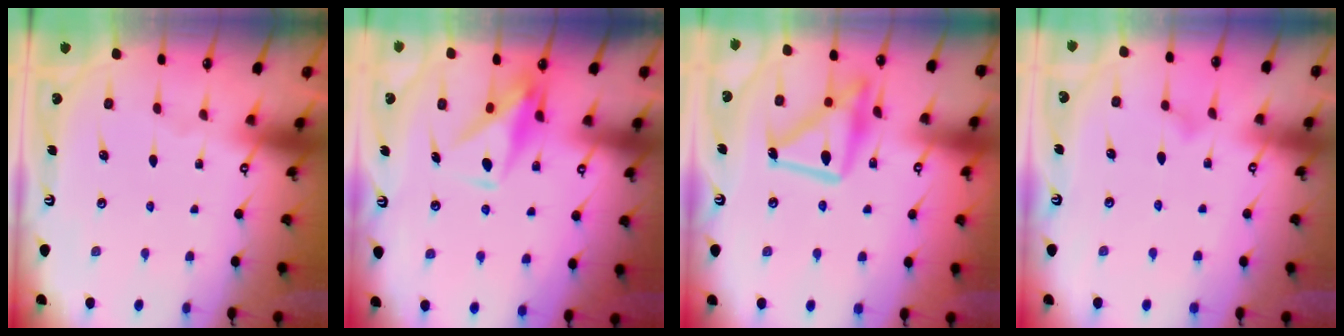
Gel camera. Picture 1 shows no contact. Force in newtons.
{"total": 10.3, "press": 10.3, "slide": 0.8}
{"total": 14.8, "press": 14.7, "slide": 1.3}
{"total": 4.0, "press": 4.0, "slide": 0.2}